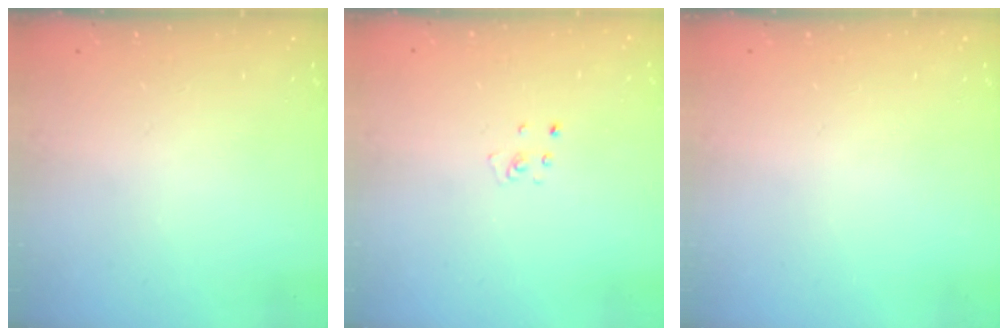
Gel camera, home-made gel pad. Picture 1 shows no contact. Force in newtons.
{"total": 2.6, "press": 2.6, "slide": 0.3}
{"total": 0.0}